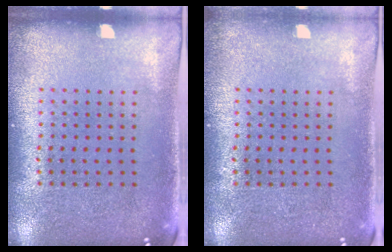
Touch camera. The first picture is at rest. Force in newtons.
{"total": 0.6, "press": 0.6, "slide": 0.2}